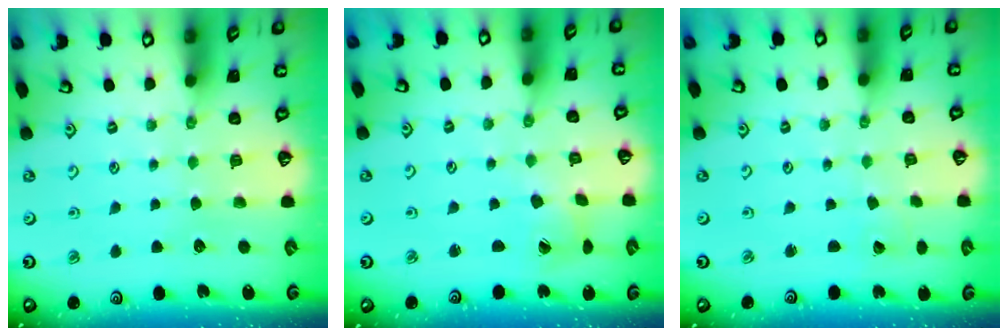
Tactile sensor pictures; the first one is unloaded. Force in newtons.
{"total": 4.0, "press": 4.0, "slide": 0.5}
{"total": 1.5, "press": 1.5, "slide": 0.0}